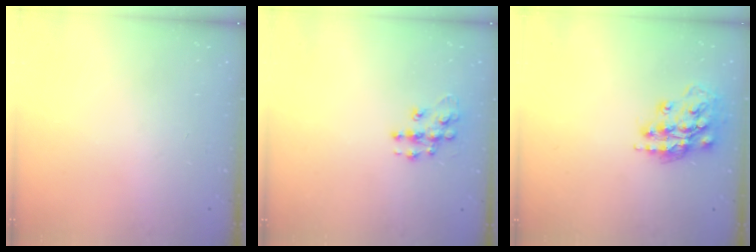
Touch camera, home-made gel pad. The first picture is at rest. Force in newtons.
{"total": 9.4, "press": 9.4, "slide": 0.5}
{"total": 14.9, "press": 14.9, "slide": 1.1}